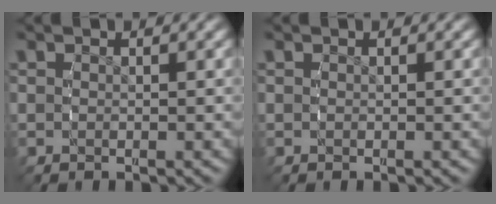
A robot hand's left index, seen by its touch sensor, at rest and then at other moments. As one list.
[{"total": 0.0}]